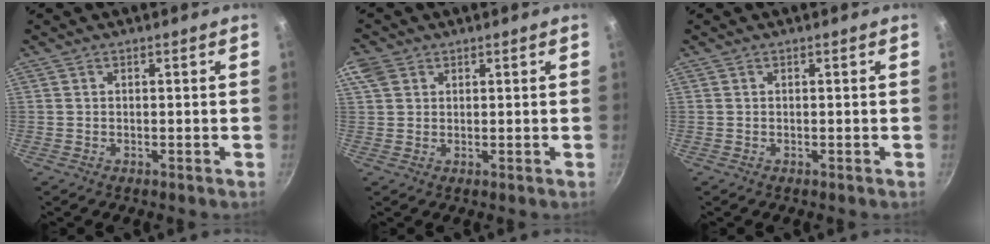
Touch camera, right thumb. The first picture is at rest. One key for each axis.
{"total": 4.9, "fx": 2.1, "fy": 3.7, "fz": 2.2, "tx": -0.039, "ty": 0.004, "tz": 0.038}
{"total": 0.0}